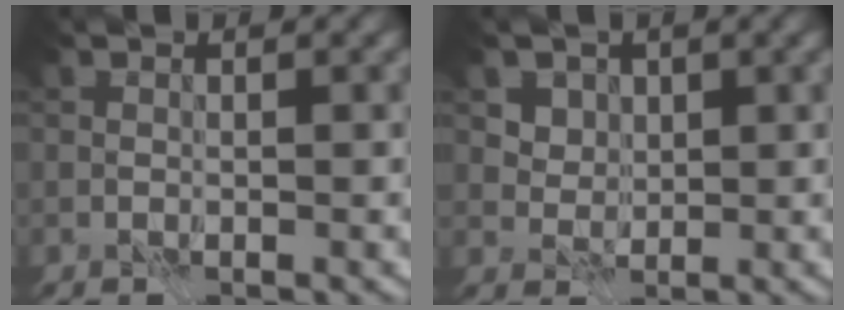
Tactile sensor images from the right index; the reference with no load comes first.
{"total": 5.1, "force": [3.1, 3.6, 1.9], "torque": [-0.041, 0.001, 0.048]}